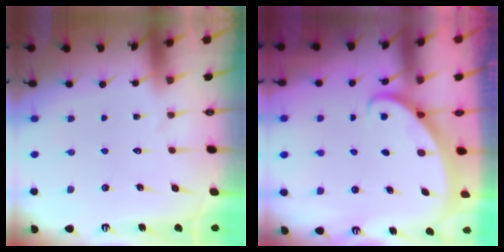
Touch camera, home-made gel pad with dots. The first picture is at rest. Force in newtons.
{"total": 2.8, "press": 2.8, "slide": 0.2}